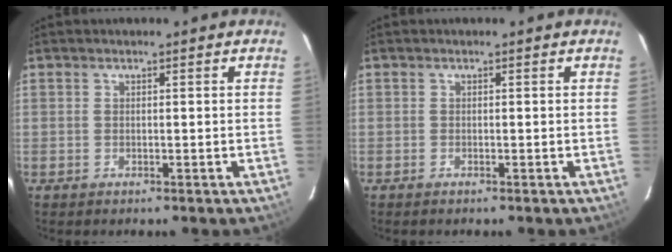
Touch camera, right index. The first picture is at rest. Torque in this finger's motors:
{"motor_torque": [-0.06, -0.06, -0.06, 0.01]}